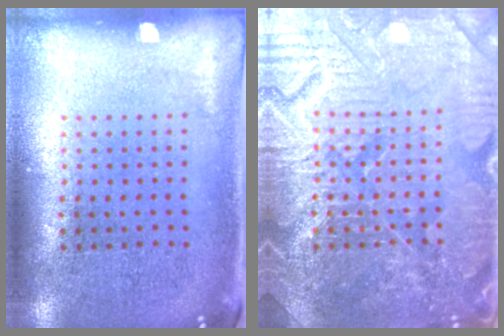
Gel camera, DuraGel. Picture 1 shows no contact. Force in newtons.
{"total": 7.1, "press": 7.1, "slide": 1.0}